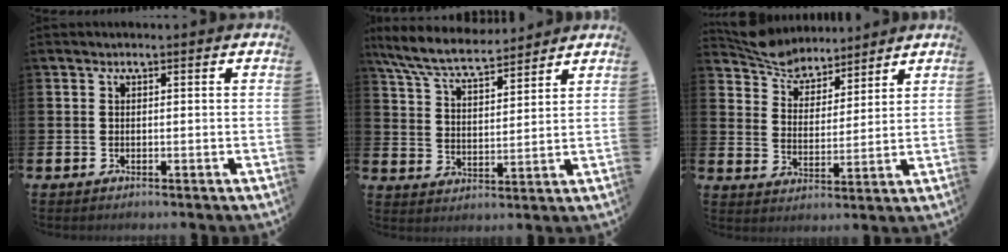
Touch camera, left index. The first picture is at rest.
{"total": 7.8, "force": [7.2, 1.3, 2.7], "torque": [-0.078, -0.037, 0.131]}
{"total": 6.4, "force": [6.1, 1.9, 0.5], "torque": [-0.041, -0.032, 0.110]}